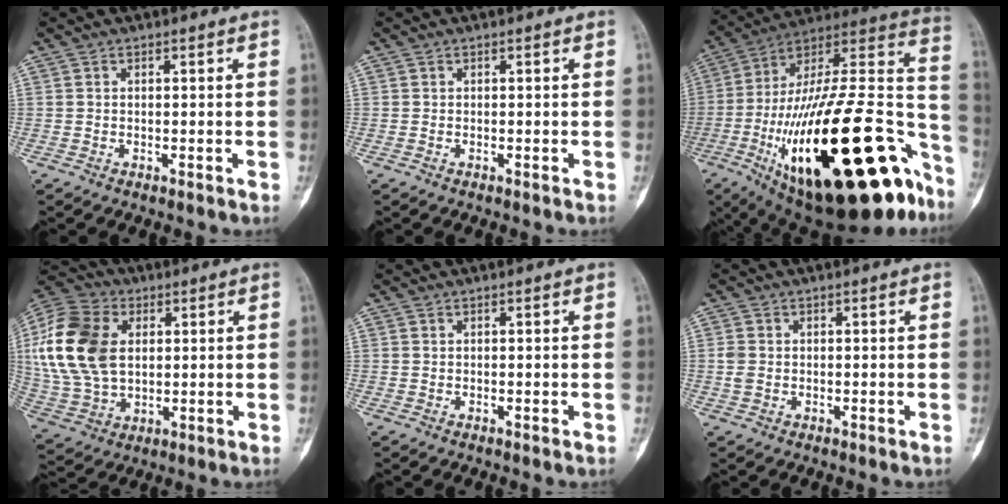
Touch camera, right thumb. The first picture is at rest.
{"total": 0.0}
{"total": 45.7, "force": [-17.3, 16.7, 38.9], "torque": [-0.558, 0.062, -0.270]}
{"total": 19.4, "force": [3.5, 13.1, 13.9], "torque": [-0.289, 0.003, 0.067]}
{"total": 0.0}
{"total": 1.8, "force": [-0.1, 1.4, 1.1], "torque": [-0.028, 0.003, -0.001]}